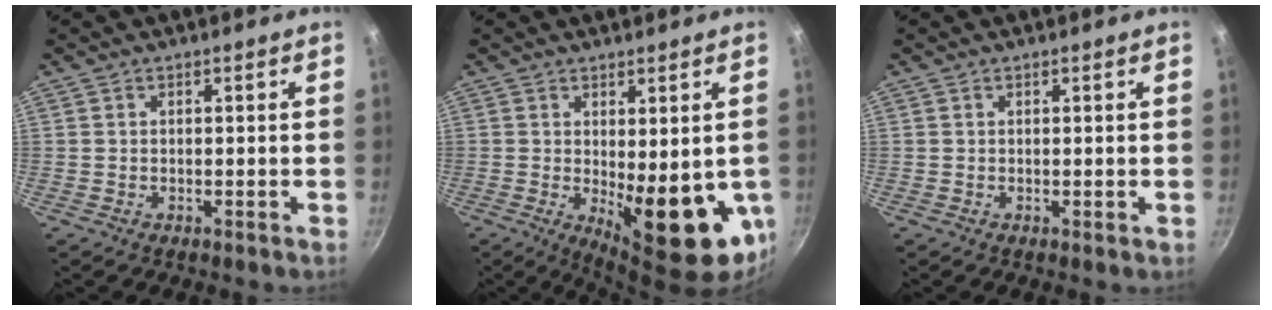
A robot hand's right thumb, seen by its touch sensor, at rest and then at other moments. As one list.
[{"total": 15.2, "force": [-2.1, 5.8, 13.9], "torque": [-0.167, -0.027, -0.012]}, {"total": 0.0}]